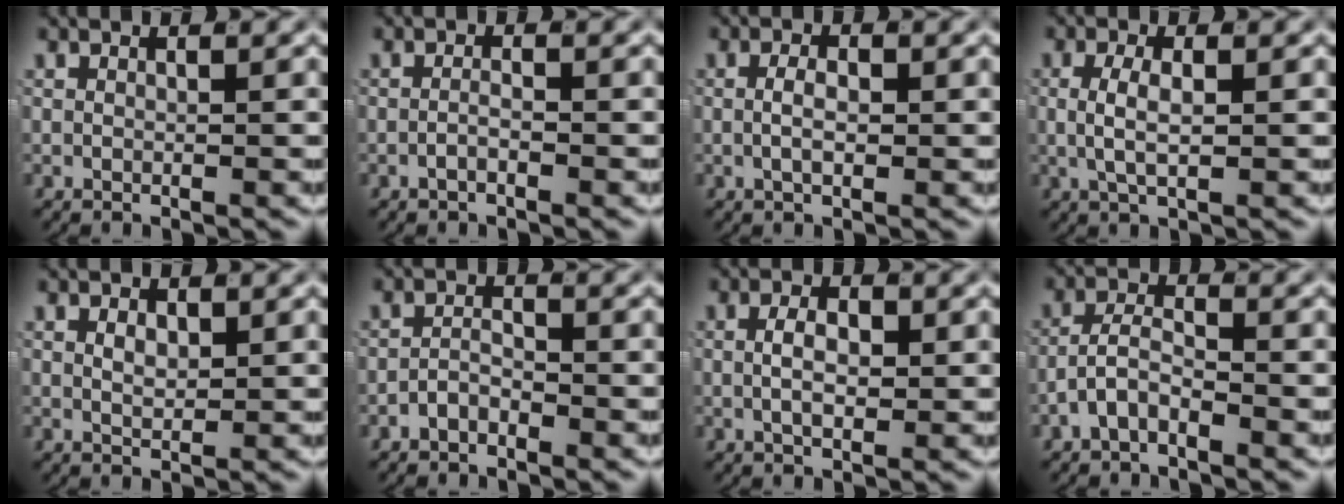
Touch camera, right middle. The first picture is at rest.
{"total": 1.3, "force": [-1.0, 0.1, 0.8], "torque": [-0.015, -0.003, -0.019]}
{"total": 1.9, "force": [-0.4, 0.6, 1.8], "torque": [-0.025, -0.003, -0.007]}
{"total": 2.7, "force": [0.3, 0.9, 2.6], "torque": [-0.053, -0.005, 0.009]}
{"total": 1.3, "force": [0.4, 0.5, 1.1], "torque": [-0.020, -0.012, 0.016]}
{"total": 1.8, "force": [-1.5, 0.8, 0.7], "torque": [-0.003, 0.001, -0.032]}
{"total": 2.8, "force": [-0.1, 1.1, 2.6], "torque": [-0.032, -0.002, -0.003]}
{"total": 2.8, "force": [-1.8, 1.3, 1.7], "torque": [-0.024, 0.001, -0.037]}